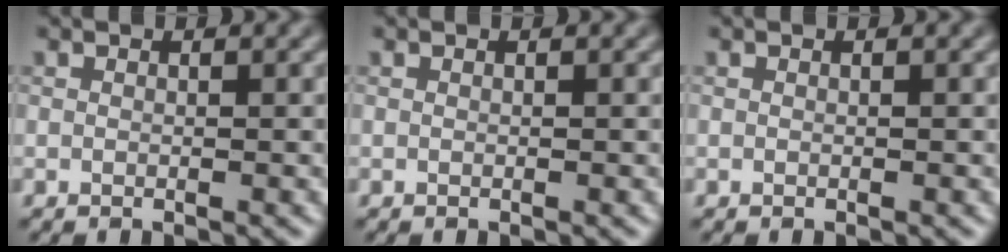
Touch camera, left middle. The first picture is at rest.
{"total": 0.0}
{"total": 0.0}